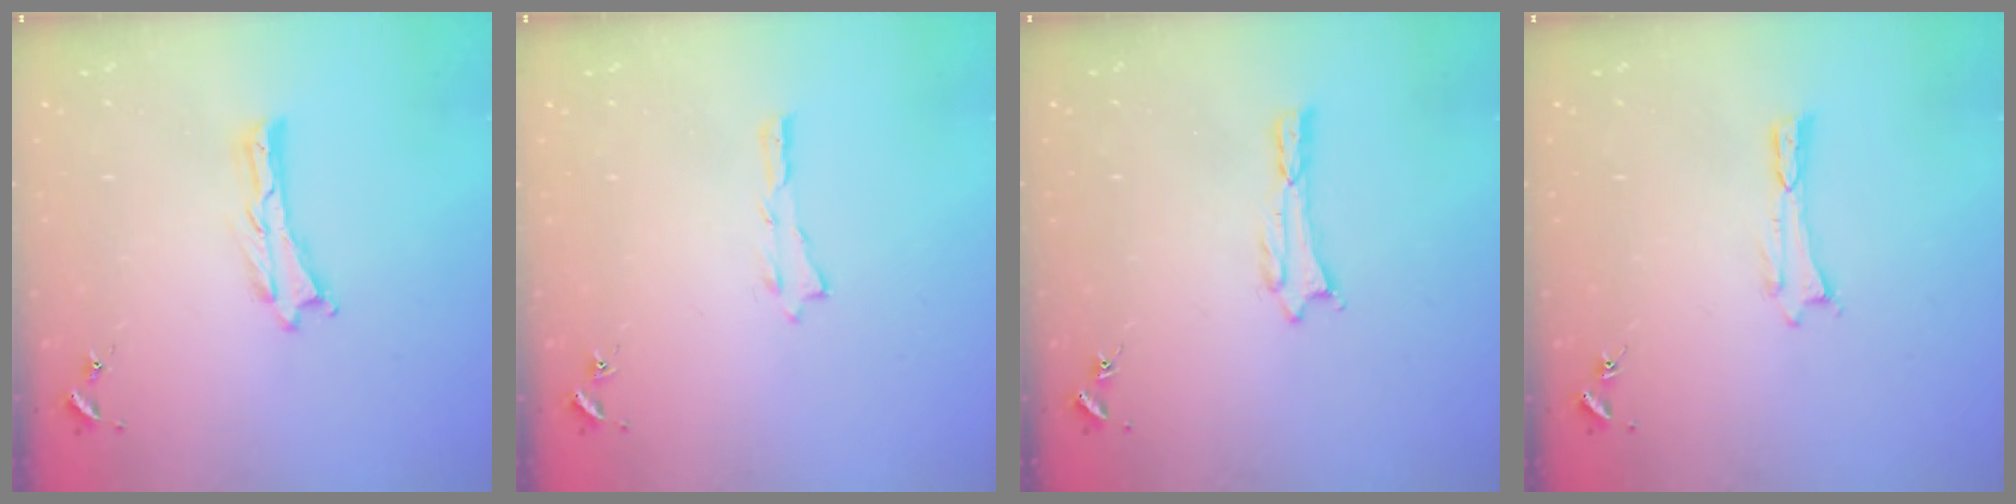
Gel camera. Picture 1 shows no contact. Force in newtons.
{"total": 0.0}
{"total": 0.7, "press": 0.7, "slide": 0.1}
{"total": 0.0}